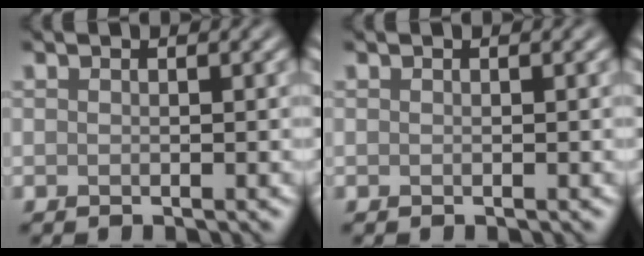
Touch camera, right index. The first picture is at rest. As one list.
[{"total": 0.0}]